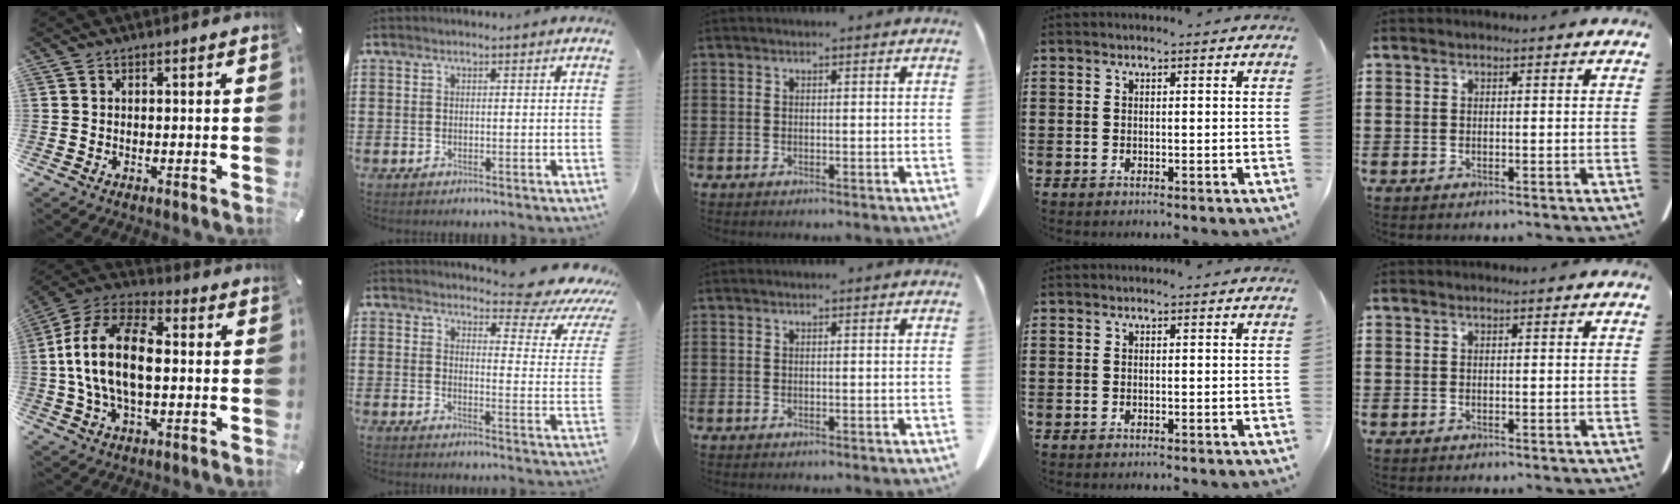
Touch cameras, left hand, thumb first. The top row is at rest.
{"thumb": {"total": 15.5, "force": [-0.4, 9.2, 12.5], "torque": [-0.277, 0.007, -0.010]}, "index": {"total": 6.3, "force": [5.5, 1.1, 2.8], "torque": [-0.050, -0.042, 0.090]}}